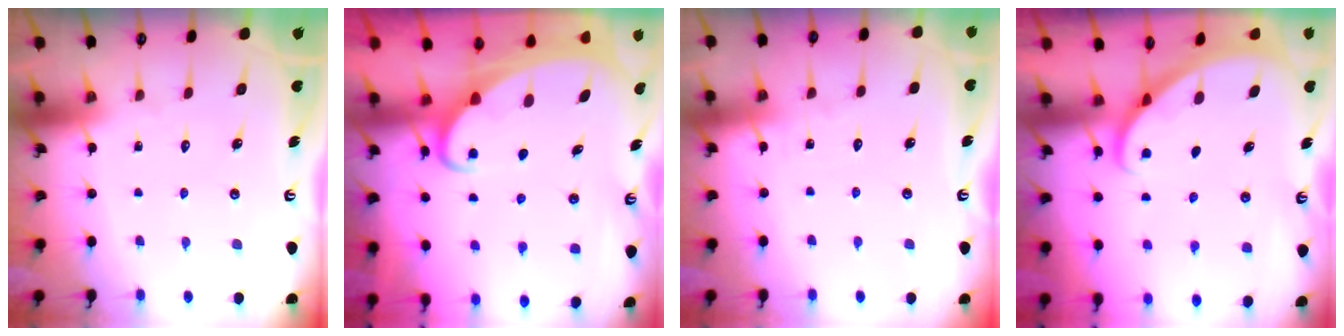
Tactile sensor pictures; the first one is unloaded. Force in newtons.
{"total": 3.0, "press": 2.9, "slide": 0.3}
{"total": 2.5, "press": 2.5, "slide": 0.3}
{"total": 2.1, "press": 2.1, "slide": 0.1}